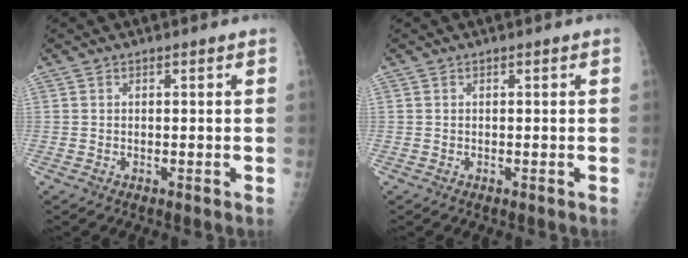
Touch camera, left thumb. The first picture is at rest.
{"total": 0.0}